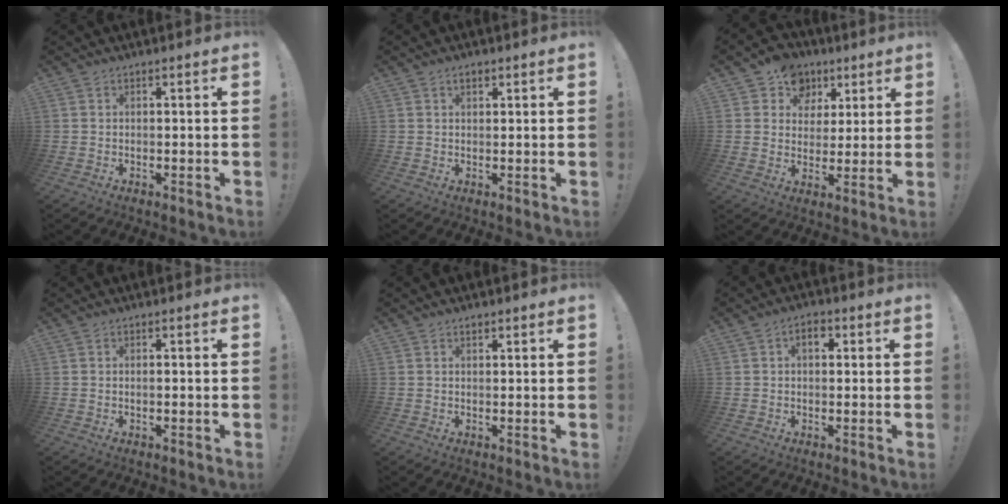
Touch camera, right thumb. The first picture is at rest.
{"total": 1.8, "force": [1.1, 1.0, 1.1], "torque": [-0.015, -0.001, 0.019]}
{"total": 10.0, "force": [4.8, 8.5, 2.3], "torque": [-0.019, -0.029, 0.092]}
{"total": 0.8, "force": [-0.4, -0.1, 0.7], "torque": [-0.018, 0.002, -0.006]}
{"total": 0.8, "force": [0.6, 0.4, 0.2], "torque": [0.004, -0.003, 0.011]}
{"total": 3.8, "force": [0.8, 2.4, 2.8], "torque": [-0.040, 0.007, 0.010]}